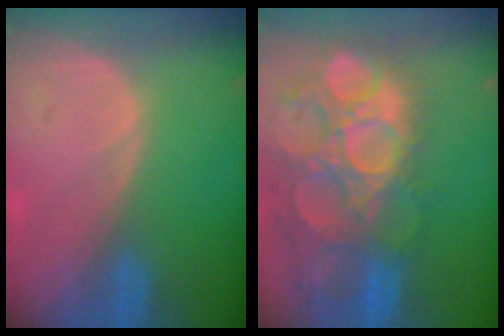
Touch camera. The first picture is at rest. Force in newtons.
{"total": 15.4, "press": 12.6, "slide": 8.7}